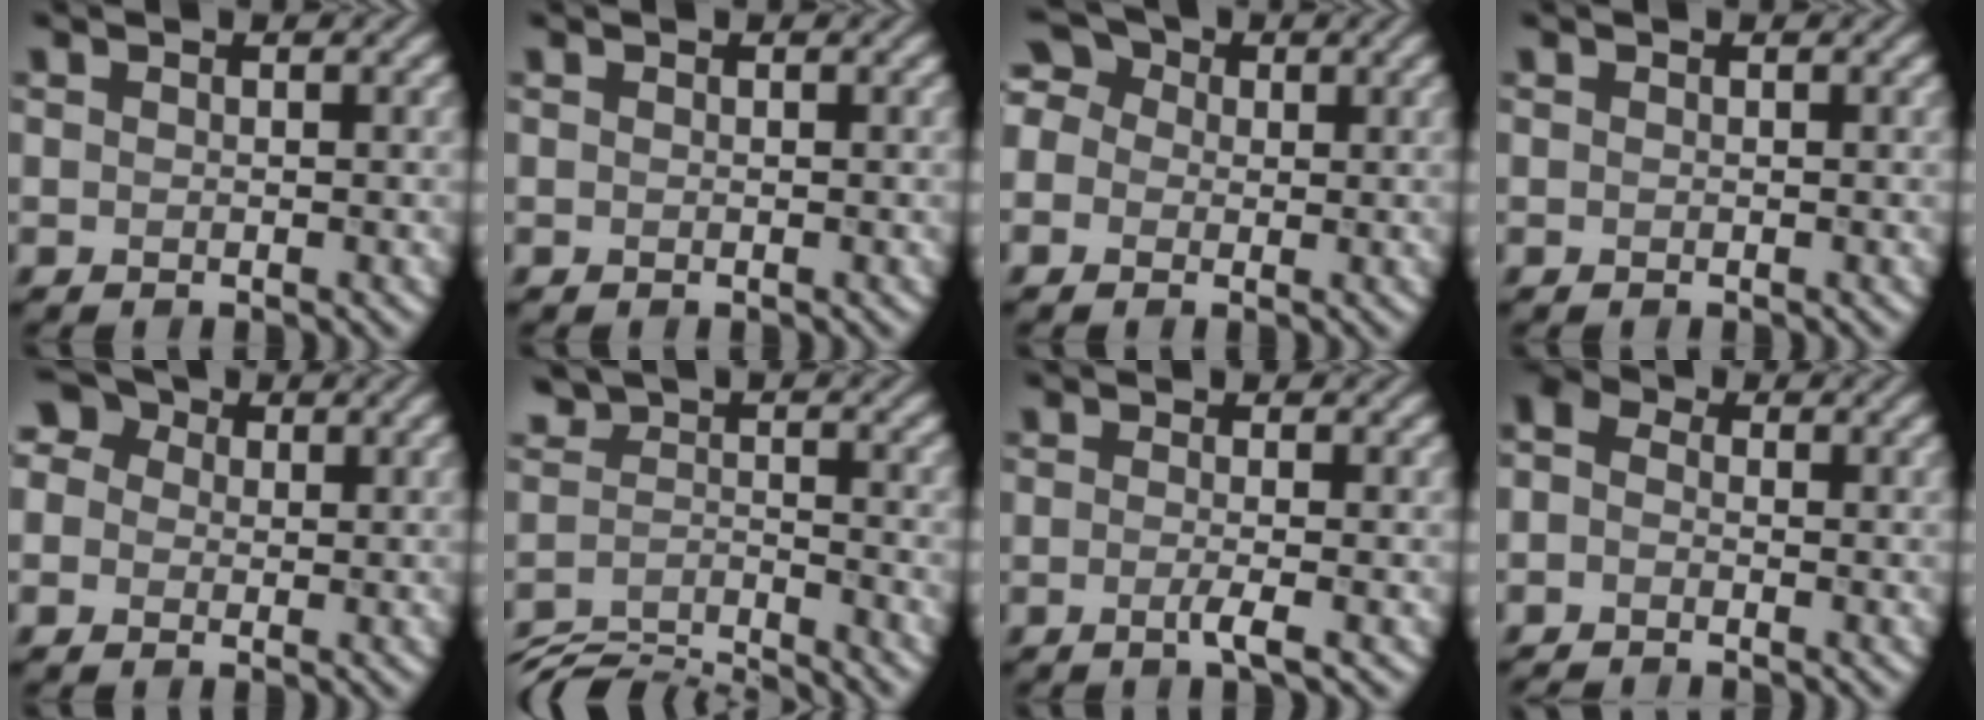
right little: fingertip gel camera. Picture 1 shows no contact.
{"total": 0.0}
{"total": 4.8, "force": [0.6, 4.1, 2.4], "torque": [-0.050, 0.032, -0.016]}
{"total": 0.0}
{"total": 5.0, "force": [1.8, 4.0, 2.4], "torque": [-0.044, 0.031, -0.006]}
{"total": 6.0, "force": [-5.6, 1.6, 1.8], "torque": [-0.031, -0.012, -0.103]}
{"total": 1.9, "force": [-0.6, 0.4, 1.7], "torque": [-0.027, -0.004, -0.016]}
{"total": 3.0, "force": [-1.2, 2.0, 1.8], "torque": [-0.048, 0.005, -0.037]}